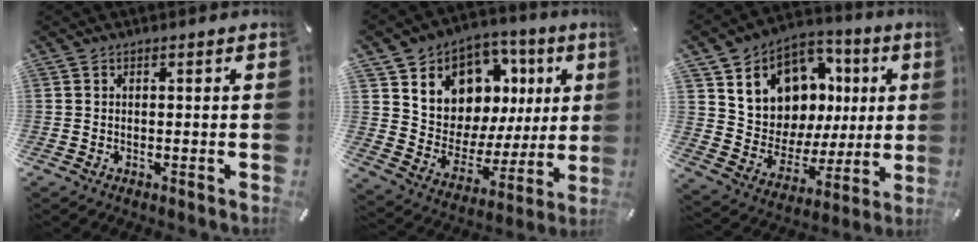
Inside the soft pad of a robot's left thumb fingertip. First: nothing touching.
{"total": 10.6, "force": [5.1, 8.9, 2.7], "torque": [-0.046, -0.065, 0.101]}
{"total": 12.4, "force": [5.0, 10.8, 3.7], "torque": [-0.064, -0.047, 0.102]}